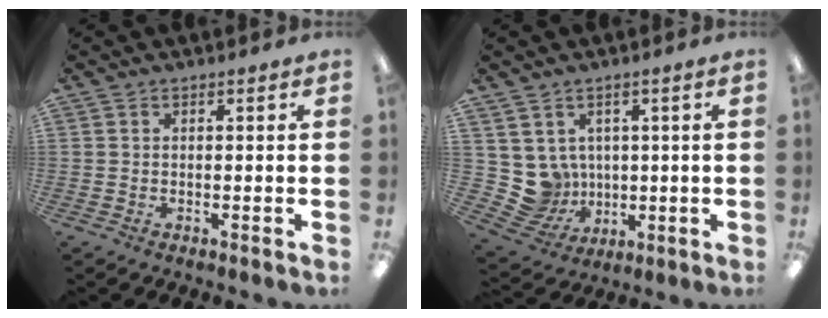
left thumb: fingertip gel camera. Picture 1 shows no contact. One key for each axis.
{"total": 7.3, "fx": 2.1, "fy": 7.0, "fz": 0.9, "tx": -0.052, "ty": -0.023, "tz": 0.049}